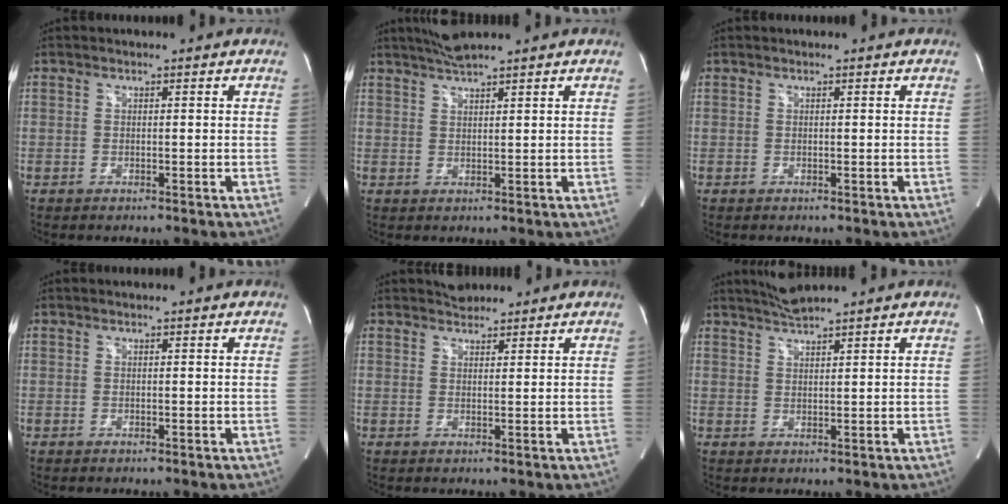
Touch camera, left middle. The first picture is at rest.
{"total": 4.0, "force": [3.5, -0.4, 1.8], "torque": [-0.038, 0.014, 0.068]}
{"total": 0.0}
{"total": 0.0}
{"total": 2.4, "force": [2.2, 0.9, 0.1], "torque": [-0.007, 0.010, 0.037]}
{"total": 3.5, "force": [3.3, -0.6, 1.2], "torque": [-0.028, 0.008, 0.065]}